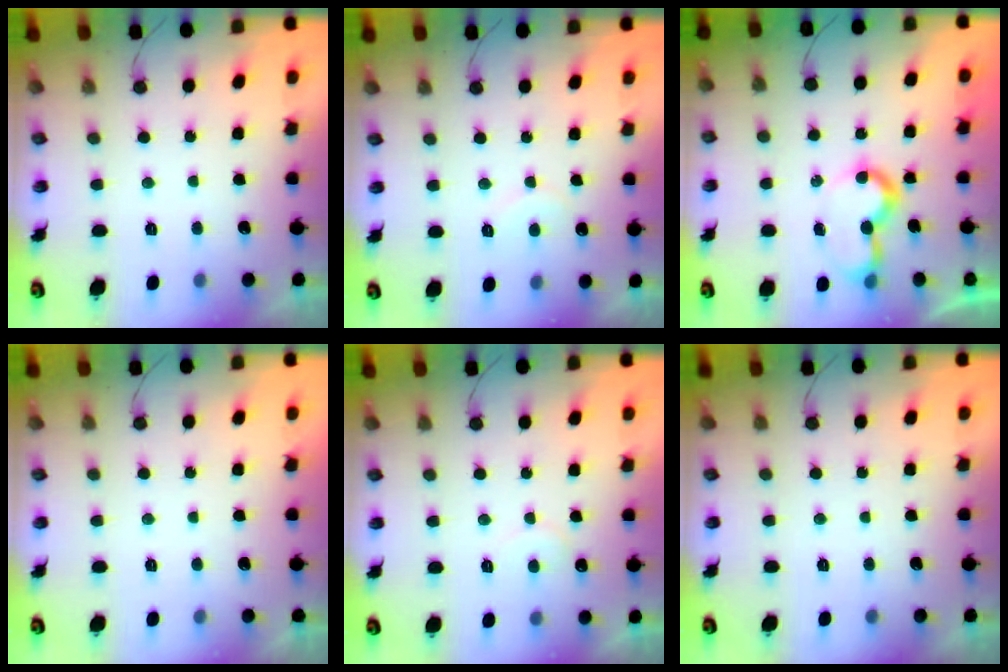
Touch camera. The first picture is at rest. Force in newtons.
{"total": 5.7, "press": 5.7, "slide": 0.5}
{"total": 8.3, "press": 8.2, "slide": 1.0}
{"total": 1.8, "press": 1.8, "slide": 0.0}
{"total": 5.4, "press": 5.4, "slide": 0.3}
{"total": 0.0}